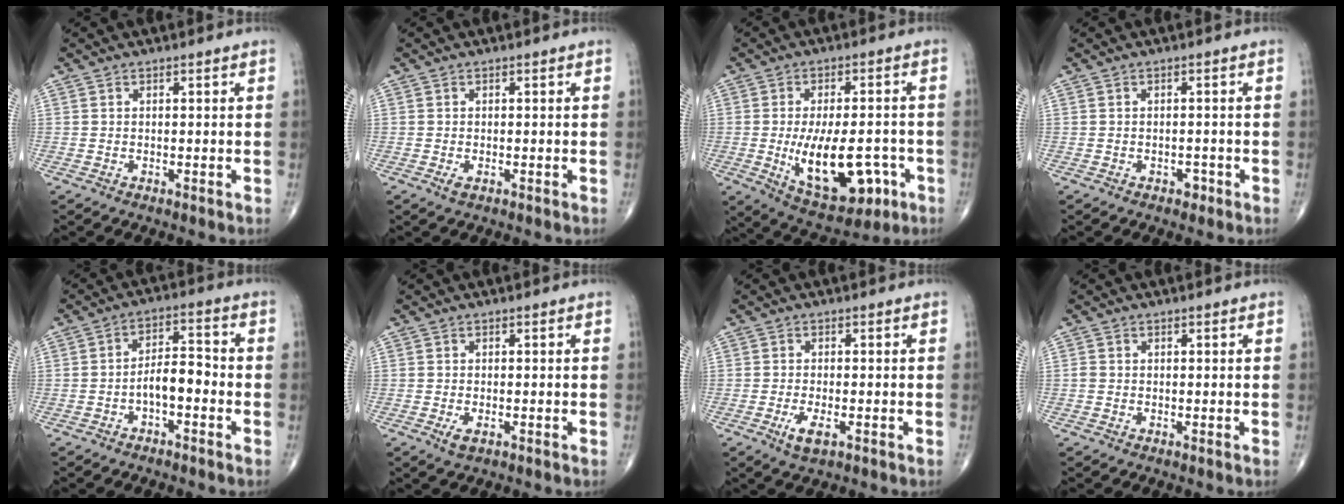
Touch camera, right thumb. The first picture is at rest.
{"total": 1.1, "force": [-0.5, 0.5, 0.9], "torque": [-0.020, -0.003, -0.010]}
{"total": 15.9, "force": [-4.1, 7.7, 13.3], "torque": [-0.192, 0.007, -0.042]}
{"total": 1.4, "force": [-0.9, 0.9, 0.7], "torque": [-0.005, 0.004, -0.014]}
{"total": 6.2, "force": [-2.2, 2.8, 5.0], "torque": [-0.073, 0.035, -0.043]}
{"total": 2.1, "force": [-0.9, 0.9, 1.7], "torque": [-0.034, -0.002, -0.015]}
{"total": 3.7, "force": [-1.5, 1.4, 3.1], "torque": [-0.061, -0.004, -0.025]}
{"total": 0.8, "force": [-0.2, 0.7, 0.3], "torque": [-0.004, 0.001, -0.004]}